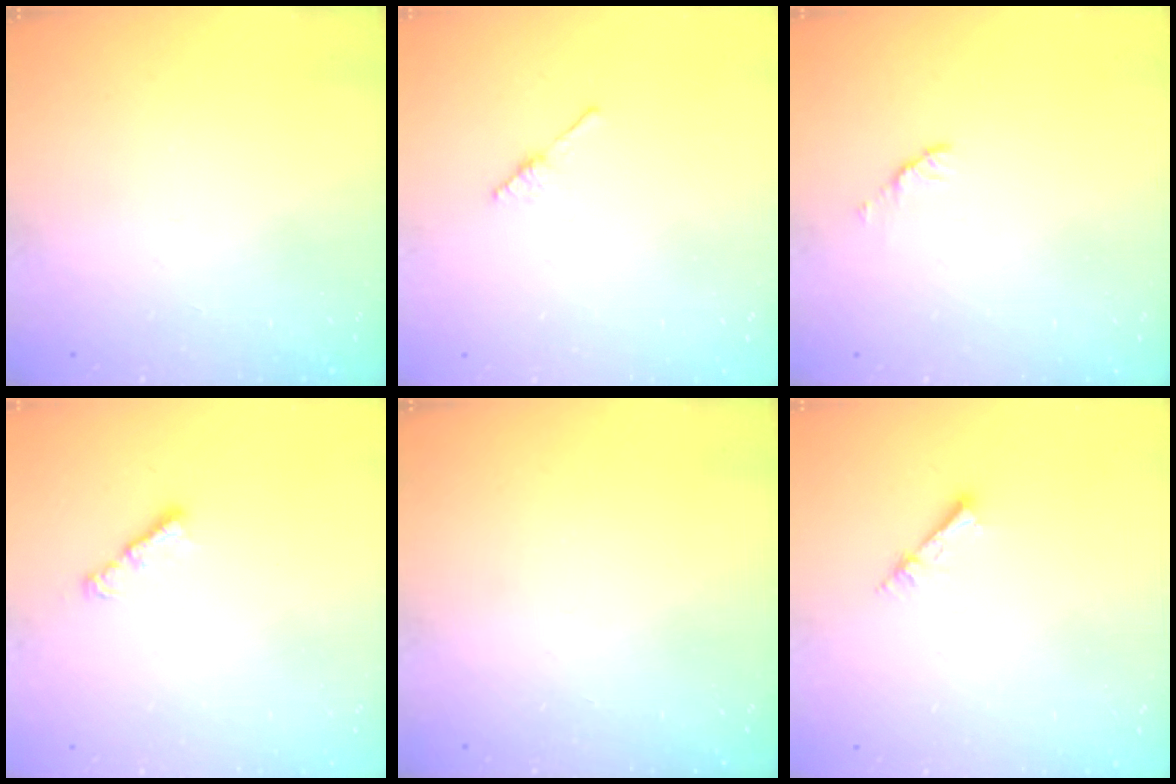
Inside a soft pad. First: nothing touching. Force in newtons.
{"total": 2.0, "press": 2.0, "slide": 0.2}
{"total": 2.8, "press": 2.7, "slide": 0.4}
{"total": 2.8, "press": 2.8, "slide": 0.7}
{"total": 0.0}
{"total": 2.1, "press": 2.1, "slide": 0.3}